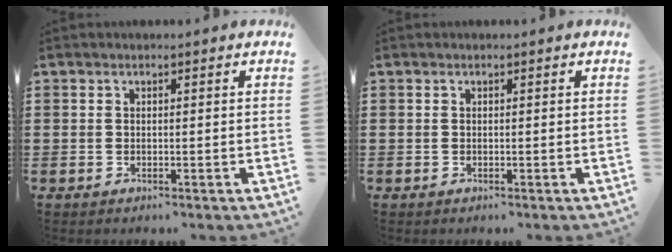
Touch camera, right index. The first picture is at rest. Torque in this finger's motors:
{"motor_torque": [-0.05, 0.49, 0.00, 0.01]}